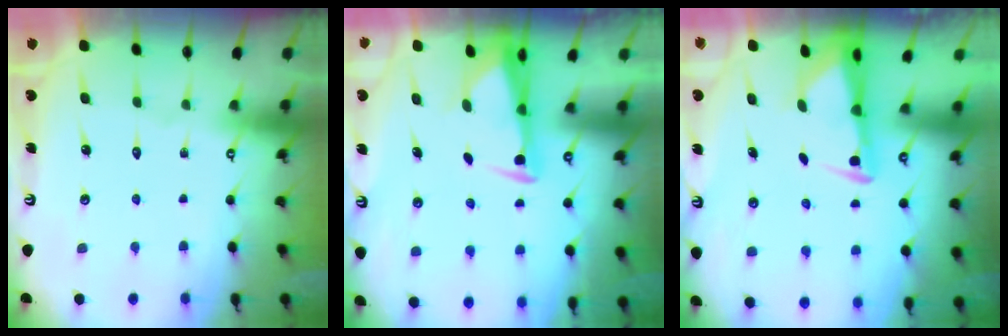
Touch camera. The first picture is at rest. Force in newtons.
{"total": 2.9, "press": 2.9, "slide": 0.7}
{"total": 2.9, "press": 2.8, "slide": 0.6}